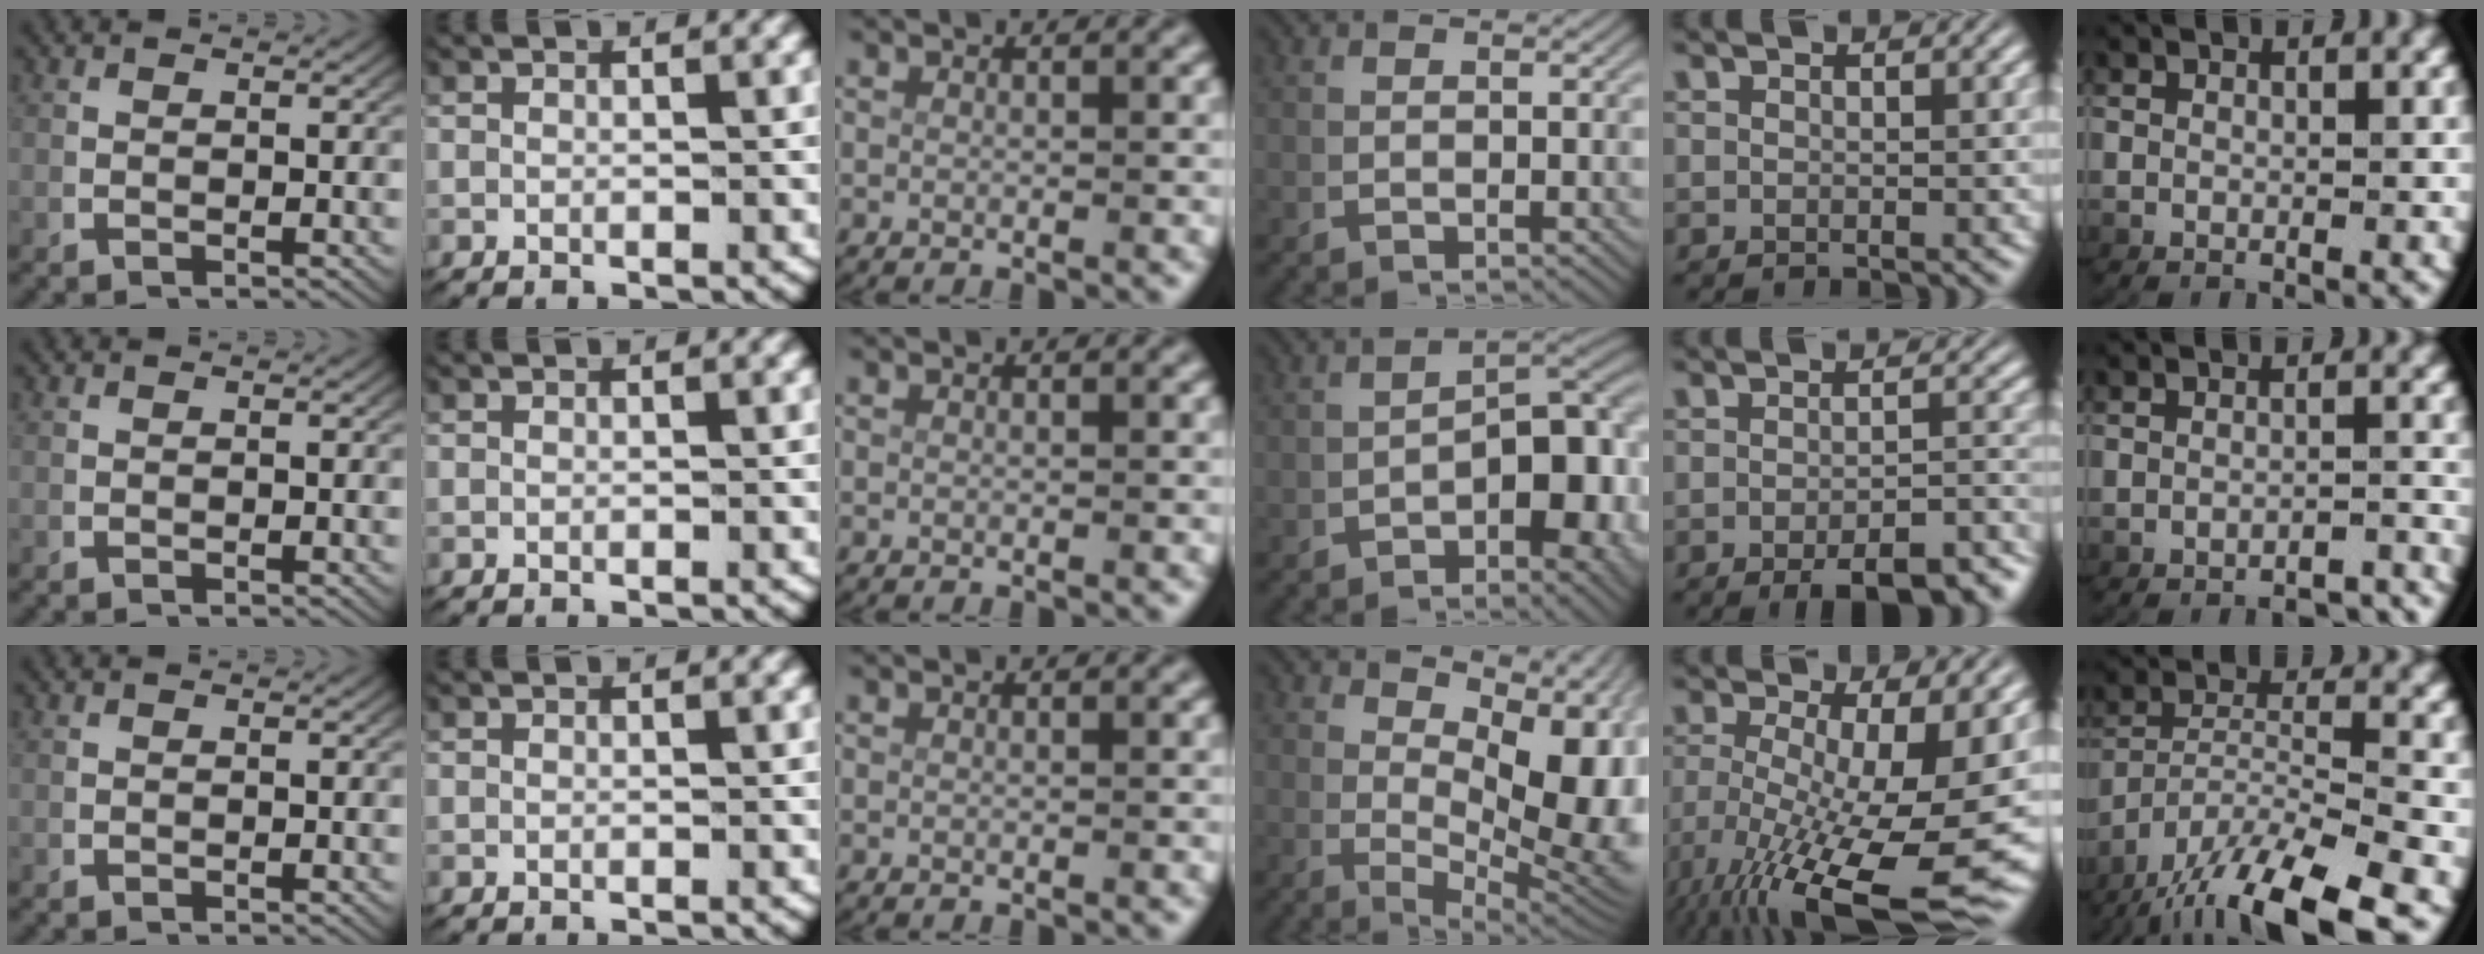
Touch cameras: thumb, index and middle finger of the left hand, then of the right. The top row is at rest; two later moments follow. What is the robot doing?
{"motion": "lift_and_place", "object": "plastic wrap"}